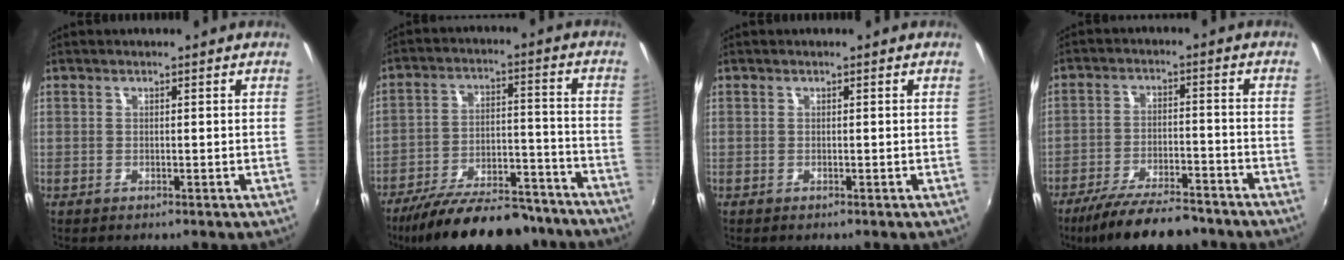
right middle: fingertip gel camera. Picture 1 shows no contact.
{"total": 23.3, "force": [-19.4, 7.3, 10.7], "torque": [-0.193, -0.007, -0.269]}
{"total": 0.0}
{"total": 14.0, "force": [-11.6, 3.7, 6.9], "torque": [-0.143, -0.016, -0.183]}